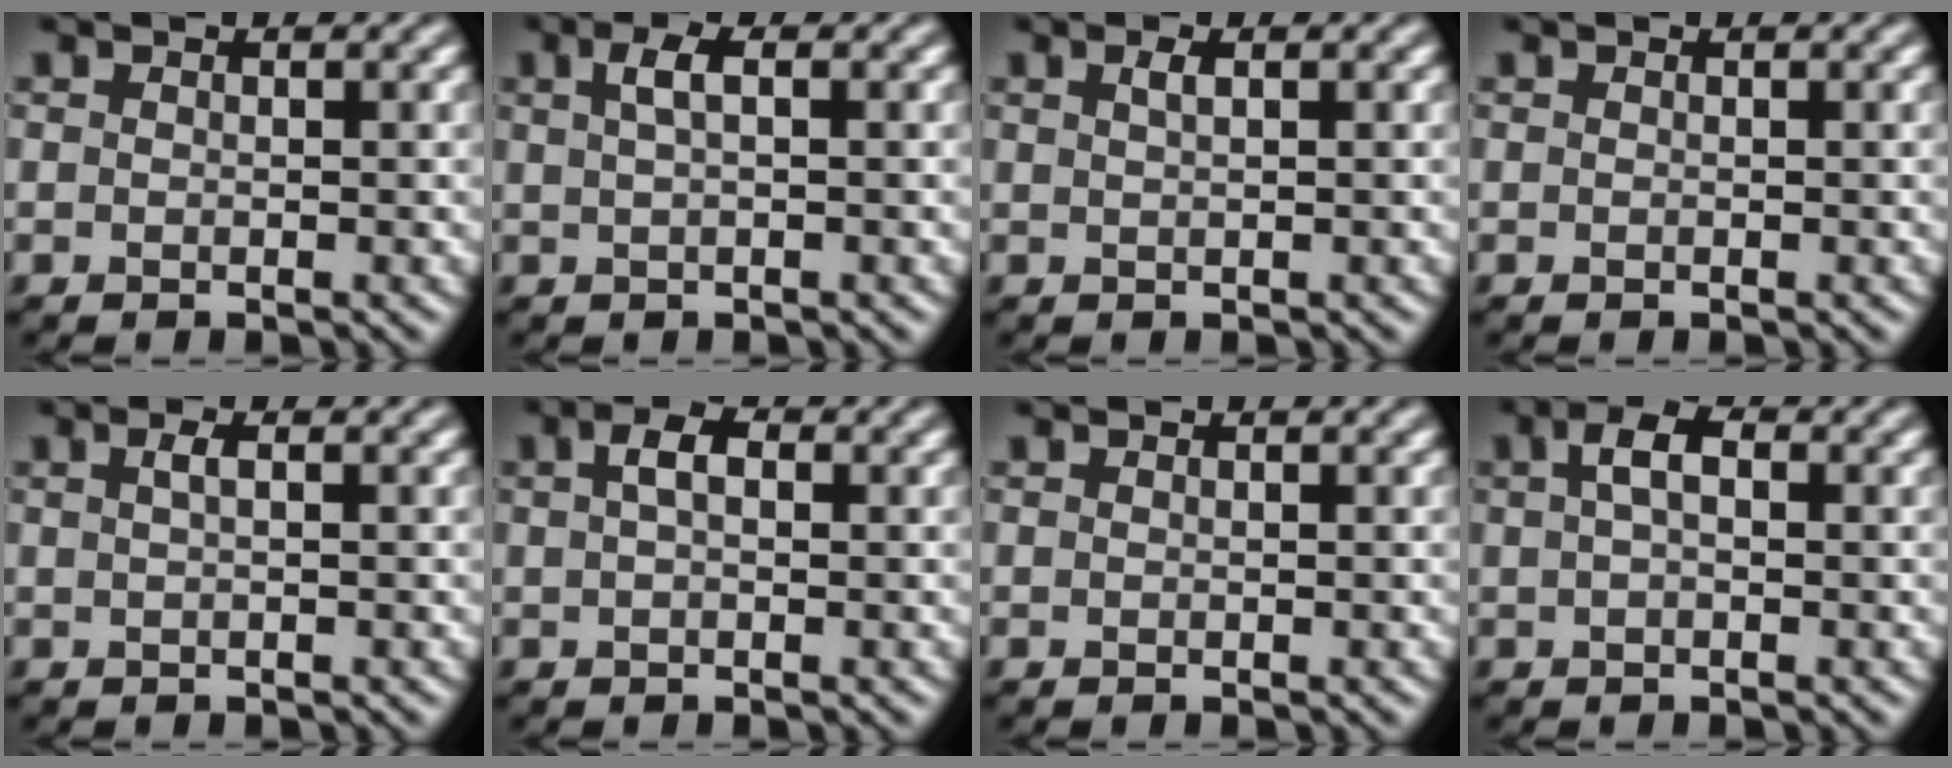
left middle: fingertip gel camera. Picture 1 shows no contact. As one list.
[{"total": 2.0, "force": [0.7, 0.6, 1.8], "torque": [-0.033, 0.008, 0.012]}, {"total": 1.1, "force": [0.5, 0.3, 0.9], "torque": [-0.016, 0.003, 0.009]}, {"total": 0.0}, {"total": 1.1, "force": [0.3, 0.3, 1.0], "torque": [-0.021, 0.006, 0.006]}, {"total": 2.2, "force": [0.6, 1.2, 1.8], "torque": [-0.031, 0.007, 0.005]}, {"total": 0.0}, {"total": 2.5, "force": [0.6, 1.2, 2.0], "torque": [-0.038, 0.008, 0.006]}]